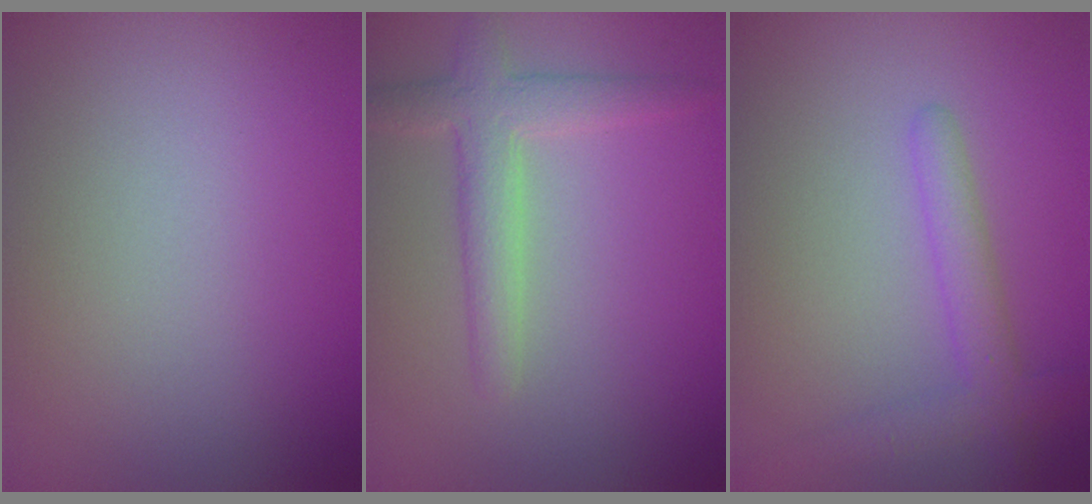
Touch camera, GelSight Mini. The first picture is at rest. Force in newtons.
{"total": 3.4, "press": 3.4, "slide": 0.3}
{"total": 2.9, "press": 2.9, "slide": 0.1}